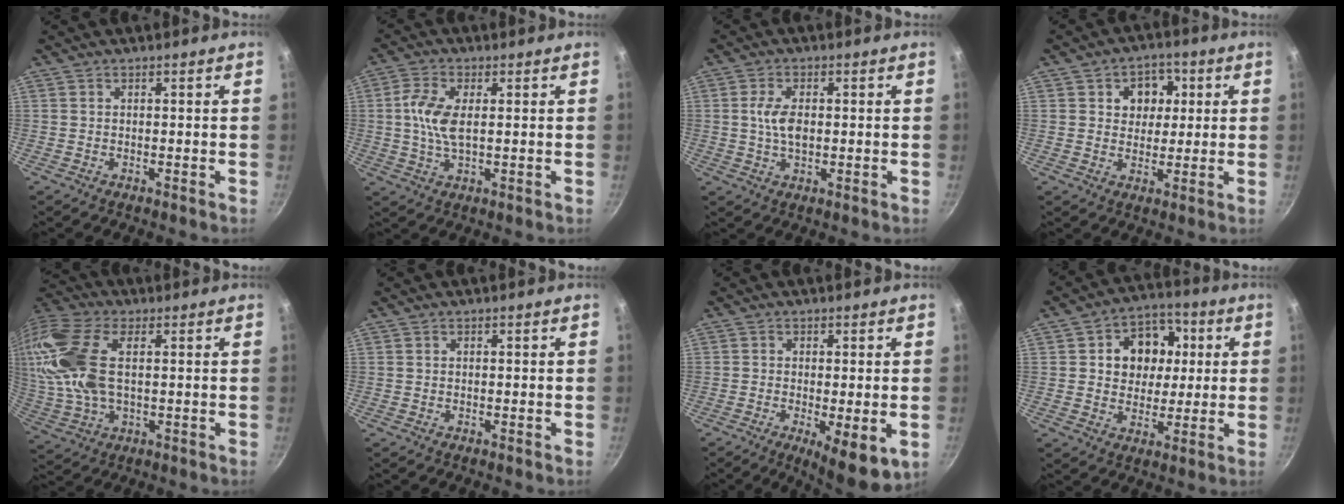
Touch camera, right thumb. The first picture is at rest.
{"total": 7.5, "force": [0.9, 3.4, 6.6], "torque": [-0.149, -0.002, 0.014]}
{"total": 5.2, "force": [0.4, 2.7, 4.4], "torque": [-0.086, 0.001, 0.008]}
{"total": 7.1, "force": [2.0, 5.7, 3.9], "torque": [-0.014, 0.000, 0.025]}
{"total": 20.2, "force": [4.0, 10.9, 16.6], "torque": [-0.416, 0.013, 0.073]}
{"total": 0.0}
{"total": 9.4, "force": [-3.0, 3.0, 8.4], "torque": [-0.122, -0.021, -0.042]}
{"total": 12.1, "force": [2.3, 9.5, 7.1], "torque": [-0.052, 0.008, 0.032]}